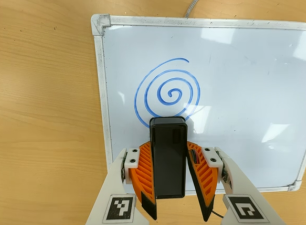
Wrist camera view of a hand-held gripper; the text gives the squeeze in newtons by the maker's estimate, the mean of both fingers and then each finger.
{"total": 5.5, "left": 5.2, "right": 5.8}